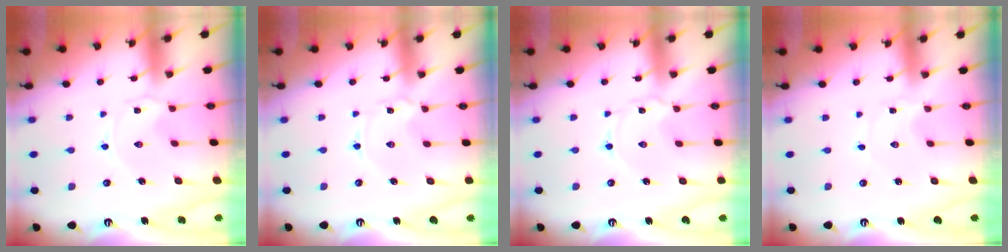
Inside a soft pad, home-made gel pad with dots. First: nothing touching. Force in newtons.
{"total": 0.9, "press": 0.9, "slide": 0.1}
{"total": 0.9, "press": 0.9, "slide": 0.2}
{"total": 0.0}